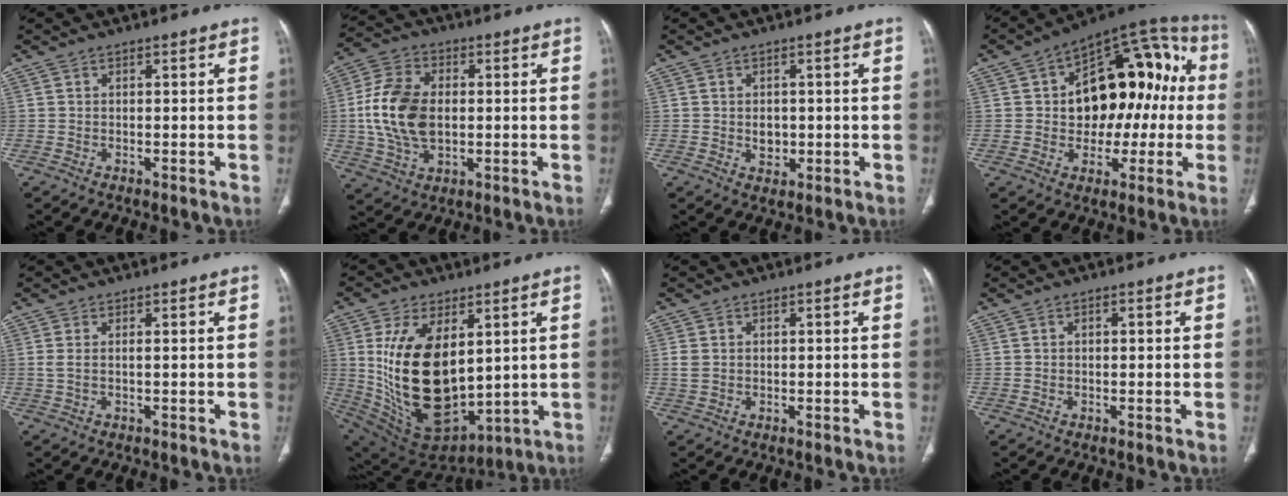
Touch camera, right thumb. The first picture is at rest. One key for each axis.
{"total": 14.2, "fx": 0.1, "fy": 9.2, "fz": 10.8, "tx": -0.212, "ty": 0.009, "tz": 0.004}
{"total": 3.1, "fx": -0.2, "fy": 2.5, "fz": 1.9, "tx": -0.017, "ty": 0.000, "tz": 0.004}
{"total": 21.8, "fx": 0.9, "fy": 13.7, "fz": 16.9, "tx": -0.188, "ty": 0.045, "tz": 0.015}
{"total": 1.9, "fx": 0.2, "fy": 0.5, "fz": 1.8, "tx": -0.053, "ty": 0.004, "tz": 0.011}
{"total": 22.5, "fx": 3.6, "fy": 12.9, "fz": 18.1, "tx": -0.321, "ty": -0.036, "tz": 0.094}
{"total": 2.3, "fx": 0.4, "fy": 1.8, "fz": 1.4, "tx": -0.035, "ty": 0.002, "tz": 0.012}
{"total": 0.8, "fx": 0.2, "fy": 0.4, "fz": 0.7, "tx": -0.010, "ty": 0.003, "tz": 0.003}